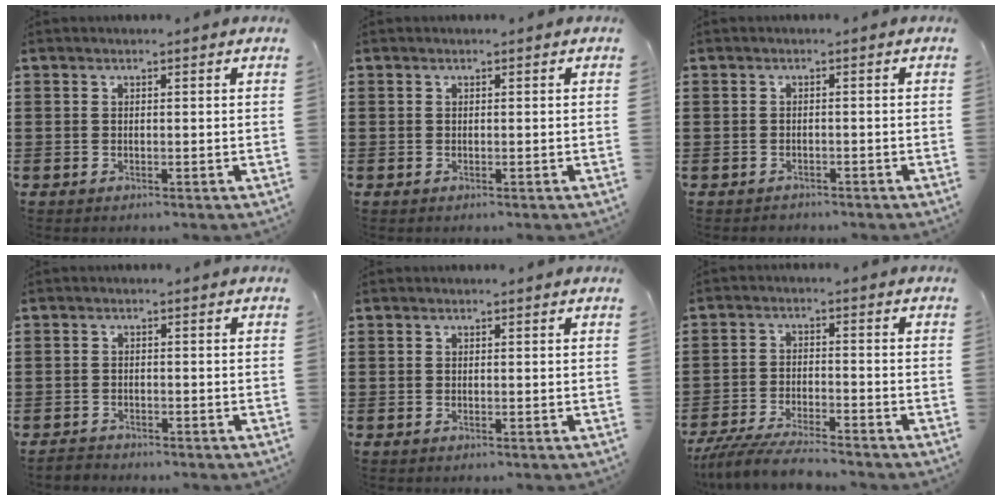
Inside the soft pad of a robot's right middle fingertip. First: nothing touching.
{"total": 0.0}
{"total": 1.0, "force": [-0.9, 0.5, -0.1], "torque": [0.000, 0.003, -0.021]}
{"total": 1.4, "force": [-1.3, 0.3, -0.1], "torque": [-0.002, 0.001, -0.030]}
{"total": 0.0}
{"total": 6.1, "force": [-5.7, 0.5, 2.3], "torque": [-0.061, -0.011, -0.113]}